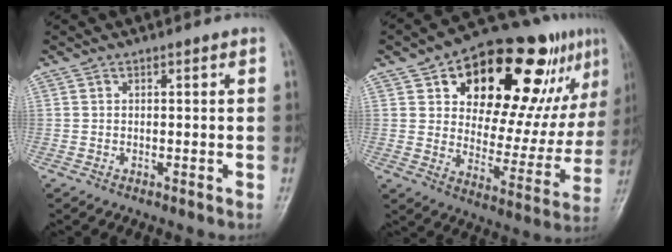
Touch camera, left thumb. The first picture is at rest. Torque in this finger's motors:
{"motor_torque": [0.84, 0.88, 1.51, -1.26, 0.26]}